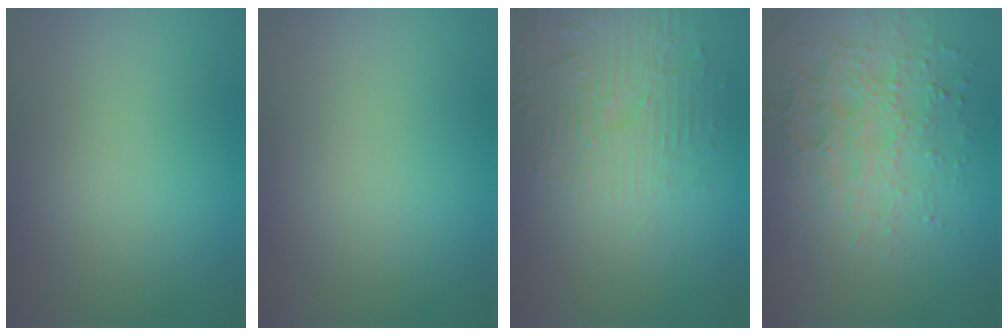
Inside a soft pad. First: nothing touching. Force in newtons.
{"total": 0.6, "press": 0.6, "slide": 0.3}
{"total": 5.5, "press": 3.5, "slide": 4.2}
{"total": 4.9, "press": 4.3, "slide": 2.3}